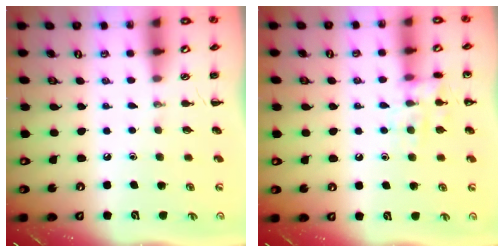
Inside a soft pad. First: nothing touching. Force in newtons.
{"total": 10.6, "press": 10.6, "slide": 0.6}